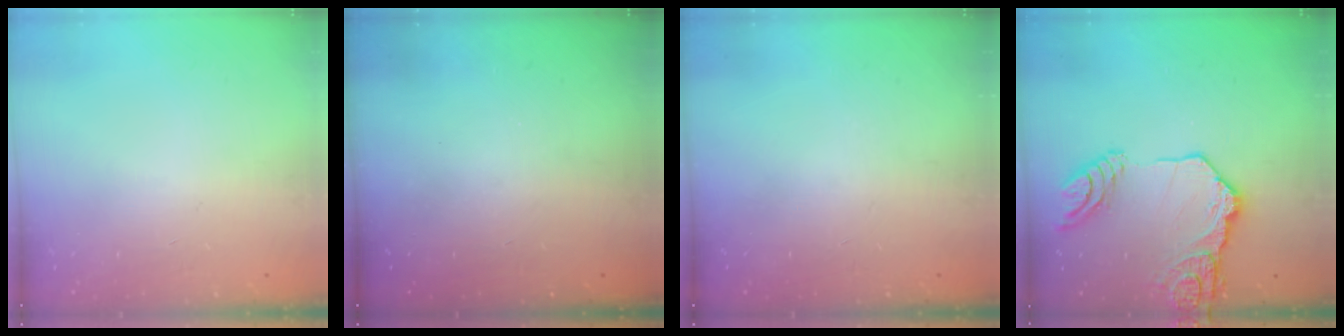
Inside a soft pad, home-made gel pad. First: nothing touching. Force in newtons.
{"total": 0.0}
{"total": 0.0}
{"total": 16.4, "press": 16.3, "slide": 1.7}